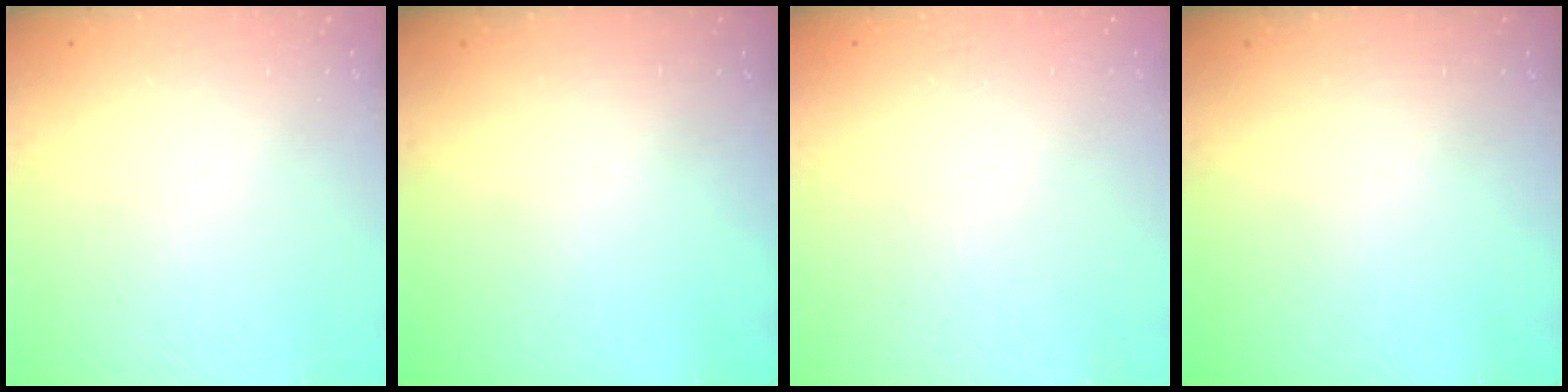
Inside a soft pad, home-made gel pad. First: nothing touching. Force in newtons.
{"total": 0.0}
{"total": 2.5, "press": 2.5, "slide": 0.2}
{"total": 0.0}